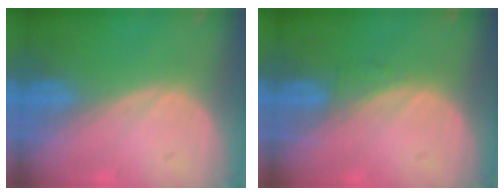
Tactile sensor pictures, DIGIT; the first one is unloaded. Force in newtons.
{"total": 0.7, "press": 0.7, "slide": 0.1}